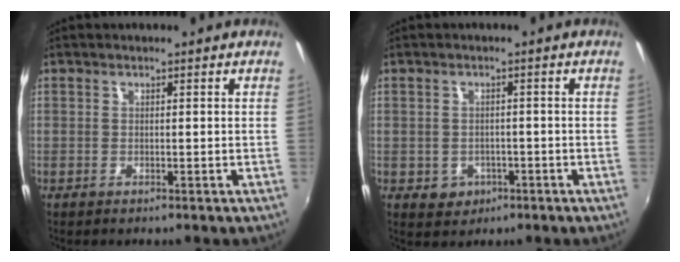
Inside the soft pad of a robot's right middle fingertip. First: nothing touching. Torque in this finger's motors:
{"motor_torque": [0.56, -0.44, 0.05, 0.00]}